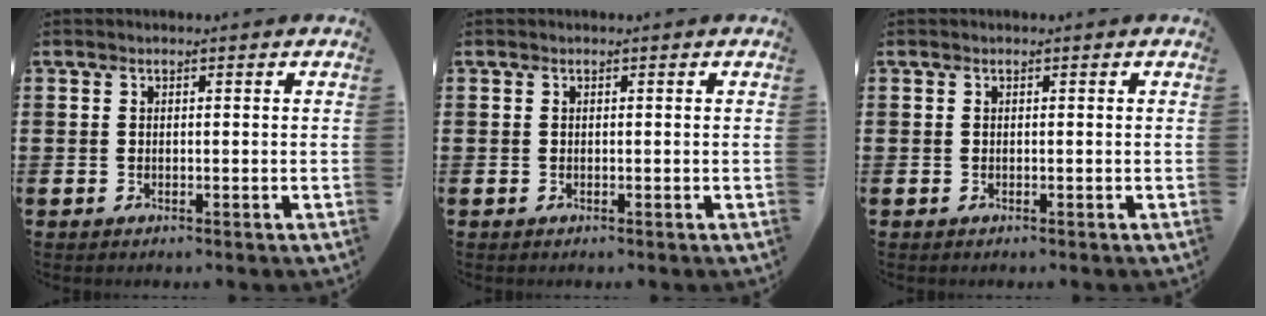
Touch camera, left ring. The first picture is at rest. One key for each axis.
{"total": 0.0}
{"total": 0.0}